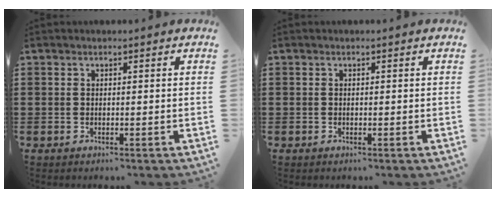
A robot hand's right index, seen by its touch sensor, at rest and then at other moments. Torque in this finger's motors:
{"motor_torque": [-0.93, 1.21, 0.00, -0.01]}